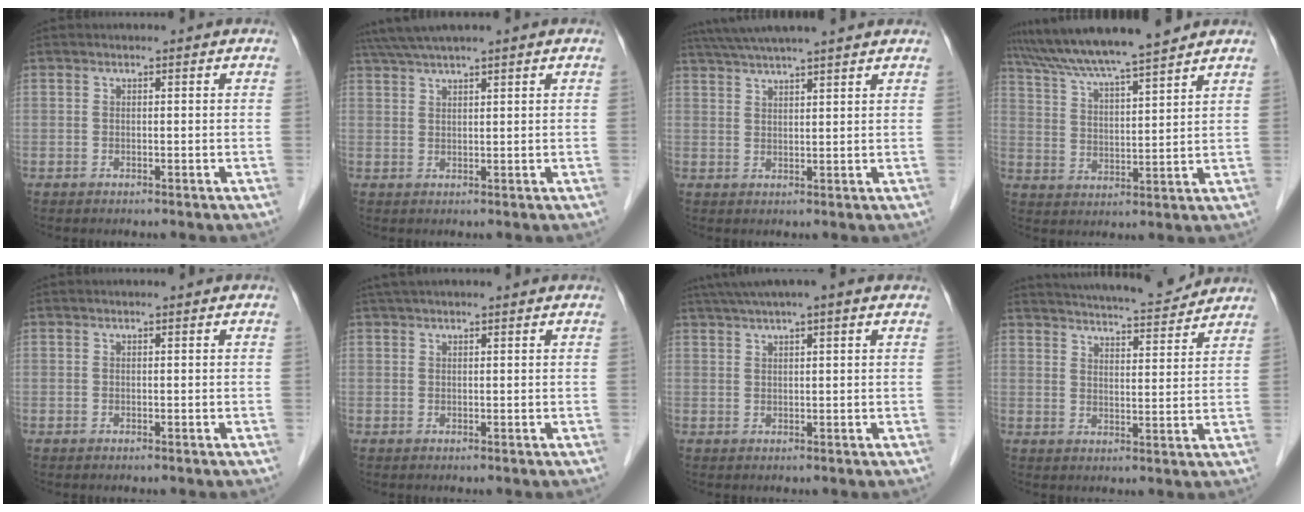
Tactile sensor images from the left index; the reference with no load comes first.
{"total": 5.5, "force": [4.6, -0.5, 3.1], "torque": [-0.061, 0.034, 0.086]}
{"total": 12.9, "force": [11.2, 0.4, 6.5], "torque": [-0.116, 0.041, 0.161]}
{"total": 13.3, "force": [11.7, -0.2, 6.2], "torque": [-0.116, 0.015, 0.195]}
{"total": 0.0}
{"total": 5.5, "force": [4.8, 0.5, 2.7], "torque": [-0.040, 0.040, 0.072]}
{"total": 8.0, "force": [6.0, 0.3, 5.3], "torque": [-0.092, 0.041, 0.090]}
{"total": 14.9, "force": [14.0, 1.7, 4.8], "torque": [-0.078, 0.004, 0.191]}